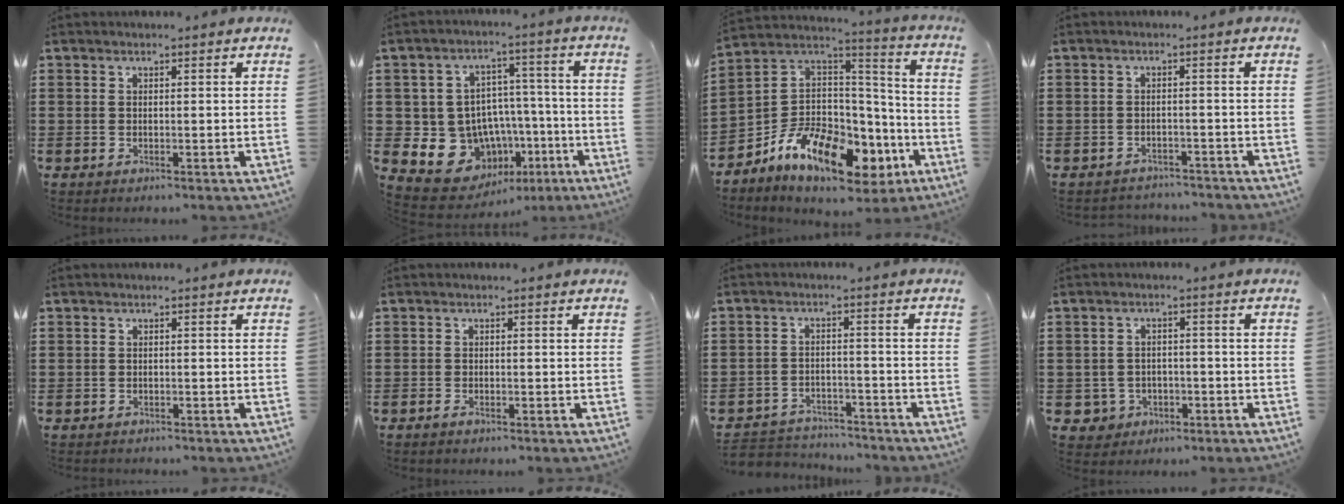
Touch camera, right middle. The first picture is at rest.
{"total": 10.2, "force": [-3.9, 9.0, 2.8], "torque": [-0.070, 0.017, -0.063]}
{"total": 14.6, "force": [-8.7, 7.7, 8.8], "torque": [-0.181, 0.029, -0.155]}
{"total": 2.1, "force": [-2.0, 0.3, -0.1], "torque": [-0.005, -0.001, -0.045]}
{"total": 0.7, "force": [-0.6, 0.3, -0.2], "torque": [0.003, 0.005, -0.015]}
{"total": 0.8, "force": [-0.7, 0.2, 0.4], "torque": [-0.009, -0.004, -0.012]}
{"total": 3.7, "force": [-3.6, 0.8, -0.1], "torque": [-0.013, 0.001, -0.081]}
{"total": 3.0, "force": [-1.6, 2.4, 0.8], "torque": [-0.029, 0.001, -0.037]}